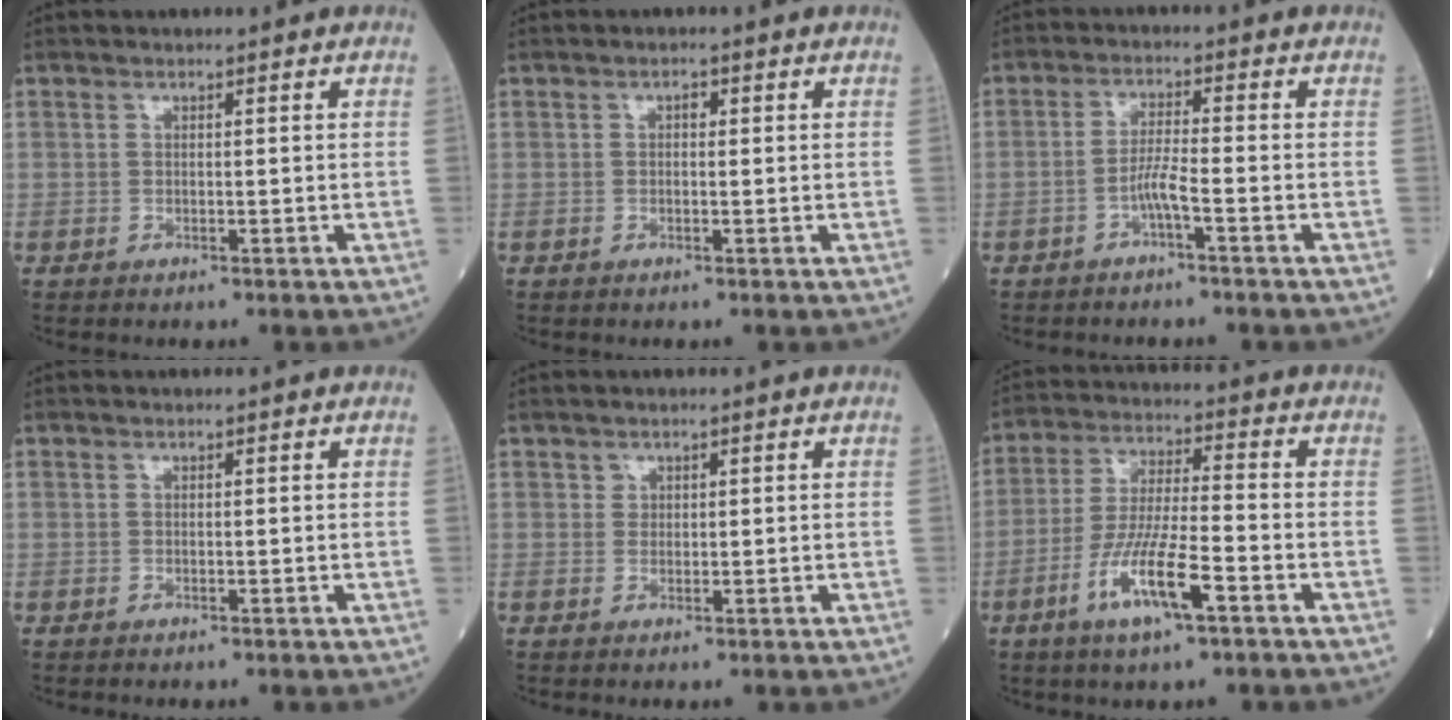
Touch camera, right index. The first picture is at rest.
{"total": 0.9, "force": [0.1, 0.5, 0.7], "torque": [-0.009, 0.003, -0.001]}
{"total": 3.0, "force": [-1.6, -0.1, 2.5], "torque": [-0.050, 0.003, -0.034]}
{"total": 0.0}
{"total": 1.0, "force": [0.5, 0.9, 0.1], "torque": [0.010, -0.001, 0.004]}
{"total": 10.5, "force": [-4.8, 1.4, 9.2], "torque": [-0.182, -0.011, -0.088]}